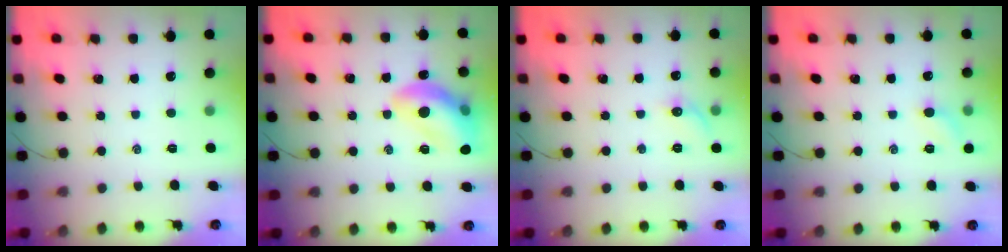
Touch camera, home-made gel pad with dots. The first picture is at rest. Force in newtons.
{"total": 14.8, "press": 14.7, "slide": 2.2}
{"total": 6.2, "press": 6.0, "slide": 1.7}
{"total": 5.0, "press": 4.7, "slide": 1.5}